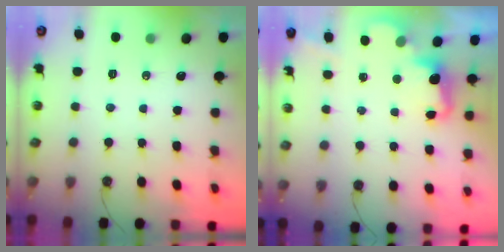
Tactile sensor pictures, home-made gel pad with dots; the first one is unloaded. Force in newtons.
{"total": 4.8, "press": 4.7, "slide": 0.6}